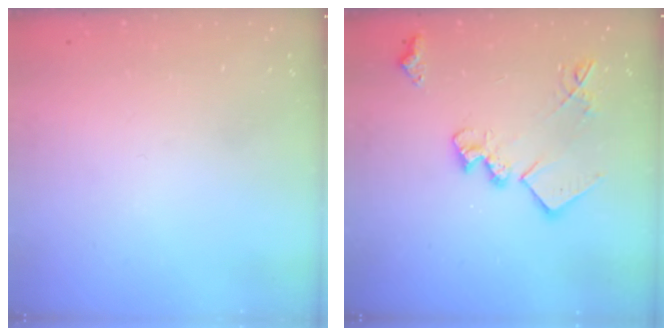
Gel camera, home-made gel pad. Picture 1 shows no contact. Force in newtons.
{"total": 16.8, "press": 16.7, "slide": 0.8}